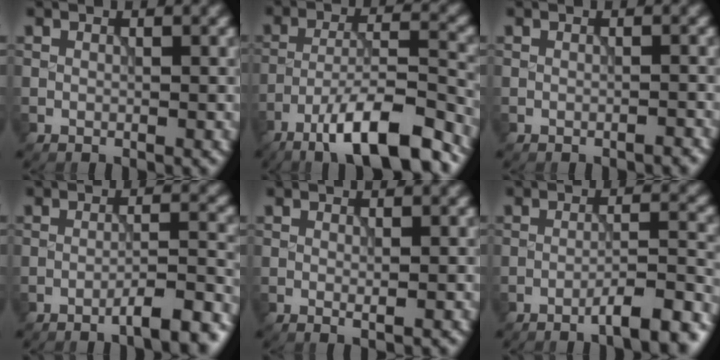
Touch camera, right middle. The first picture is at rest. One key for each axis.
{"total": 11.3, "fx": -7.8, "fy": 2.6, "fz": 7.8, "tx": -0.128, "ty": 0.009, "tz": -0.133}
{"total": 0.8, "fx": -0.8, "fy": 0.1, "fz": 0.3, "tx": -0.004, "ty": 0.003, "tz": -0.012}
{"total": 5.7, "fx": -3.9, "fy": 1.0, "fz": 4.1, "tx": -0.046, "ty": 0.015, "tz": -0.061}
{"total": 0.6, "fx": 0.1, "fy": 0.0, "fz": 0.6, "tx": -0.009, "ty": -0.003, "tz": 0.000}
{"total": 6.5, "fx": -4.4, "fy": 1.1, "fz": 4.6, "tx": -0.053, "ty": 0.017, "tz": -0.067}